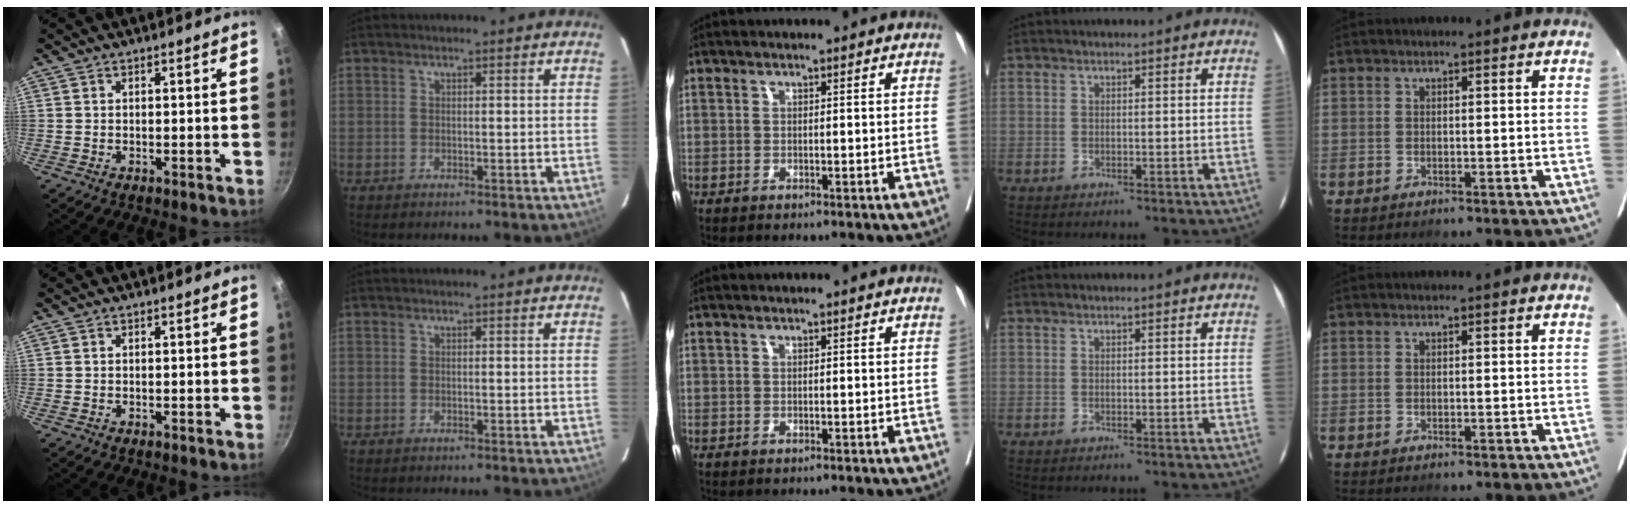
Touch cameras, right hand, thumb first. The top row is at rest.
{}